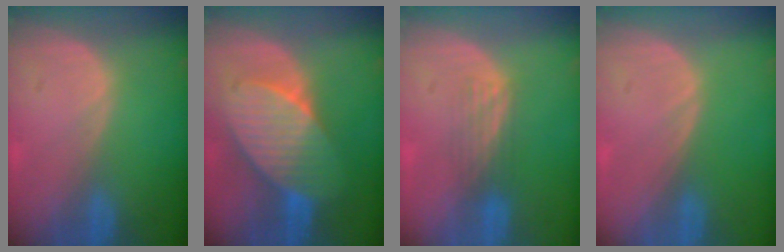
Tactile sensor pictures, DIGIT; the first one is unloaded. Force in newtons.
{"total": 8.3, "press": 8.3, "slide": 0.3}
{"total": 2.9, "press": 2.9, "slide": 0.2}
{"total": 0.0}